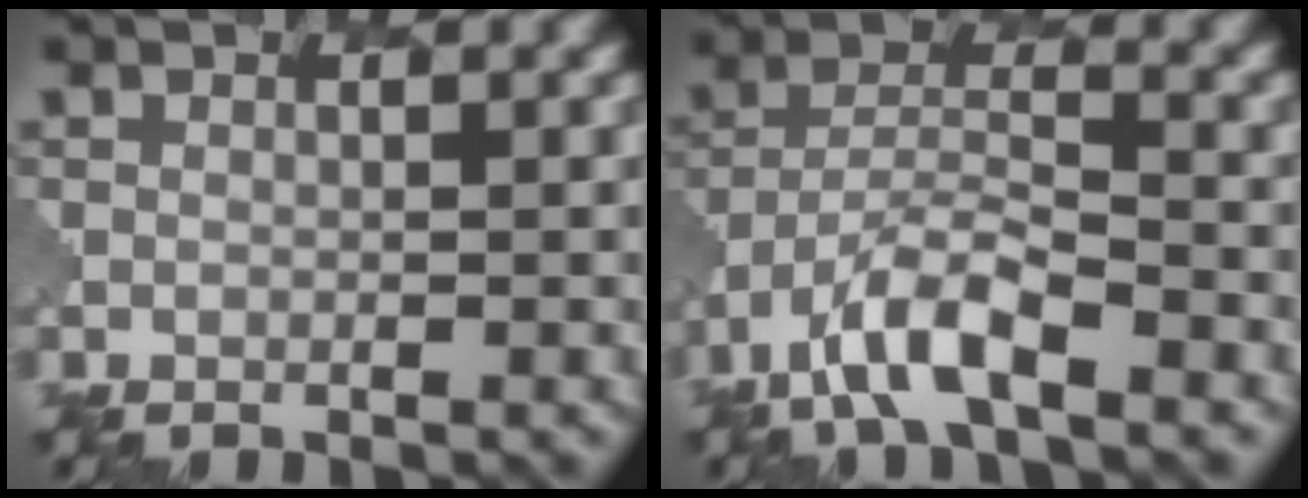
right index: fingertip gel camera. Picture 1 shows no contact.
{"total": 6.4, "force": [-4.2, 2.0, 4.3], "torque": [-0.080, 0.003, -0.082]}